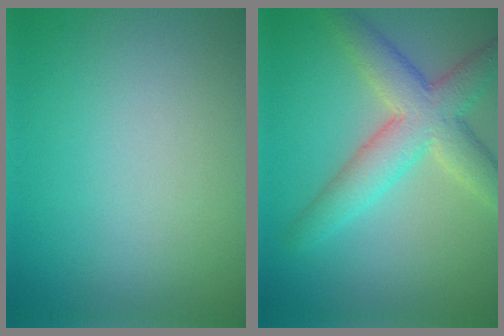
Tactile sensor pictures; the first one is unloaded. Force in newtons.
{"total": 6.0, "press": 6.0, "slide": 0.2}